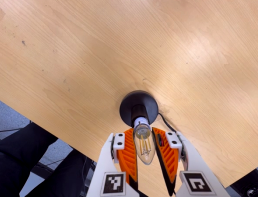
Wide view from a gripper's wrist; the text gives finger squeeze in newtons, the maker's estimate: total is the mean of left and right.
{"total": 14.1, "left": 13.3, "right": 14.8}